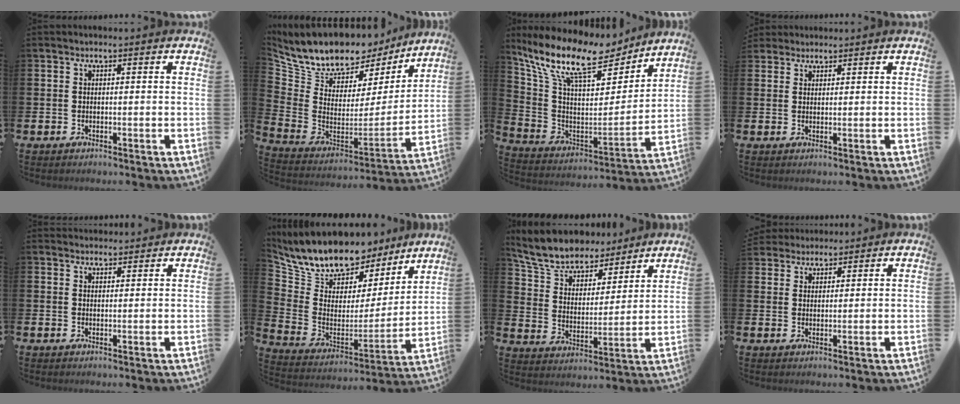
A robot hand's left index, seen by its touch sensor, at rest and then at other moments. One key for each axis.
{"total": 10.8, "fx": 9.5, "fy": 4.4, "fz": 2.5, "tx": -0.111, "ty": -0.055, "tz": 0.171}
{"total": 12.8, "fx": 10.3, "fy": 4.6, "fz": 6.0, "tx": -0.163, "ty": -0.059, "tz": 0.180}
{"total": 2.4, "fx": 2.2, "fy": 0.9, "fz": 0.0, "tx": 0.003, "ty": -0.004, "tz": 0.040}
{"total": 2.4, "fx": 2.3, "fy": 0.6, "fz": 0.0, "tx": 0.008, "ty": -0.011, "tz": 0.040}
{"total": 11.6, "fx": 10.8, "fy": 3.8, "fz": 1.5, "tx": -0.093, "ty": -0.078, "tz": 0.194}
{"total": 8.6, "fx": 8.0, "fy": 2.8, "fz": 1.7, "tx": -0.079, "ty": -0.053, "tz": 0.145}
{"total": 3.3, "fx": 3.2, "fy": 0.9, "fz": -0.4, "tx": -0.002, "ty": -0.010, "tz": 0.060}